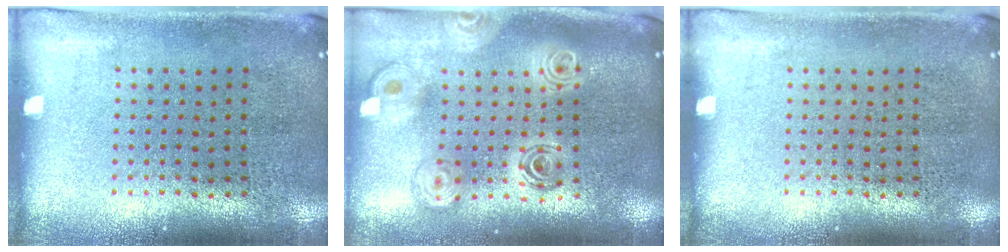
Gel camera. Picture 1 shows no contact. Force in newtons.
{"total": 2.1, "press": 1.7, "slide": 1.3}
{"total": 0.0}